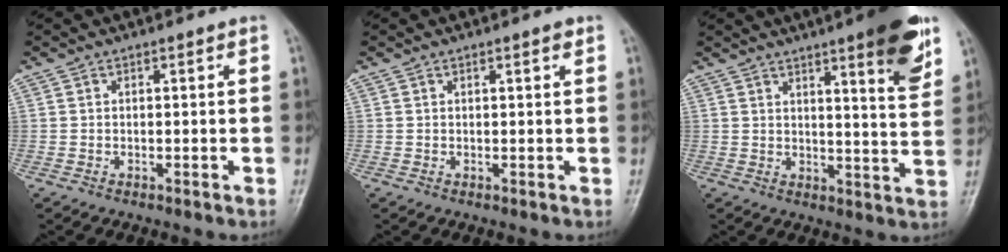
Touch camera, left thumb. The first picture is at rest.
{"total": 1.0, "force": [0.6, 0.2, 0.8], "torque": [-0.010, -0.001, 0.008]}
{"total": 11.8, "force": [6.9, 1.7, 9.3], "torque": [-0.108, -0.038, 0.090]}